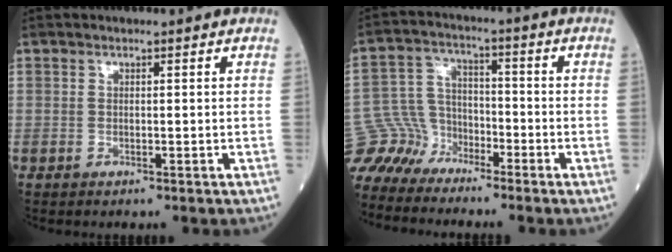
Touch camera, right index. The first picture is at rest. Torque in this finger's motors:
{"motor_torque": [-0.09, -0.26, -0.25, -0.10]}